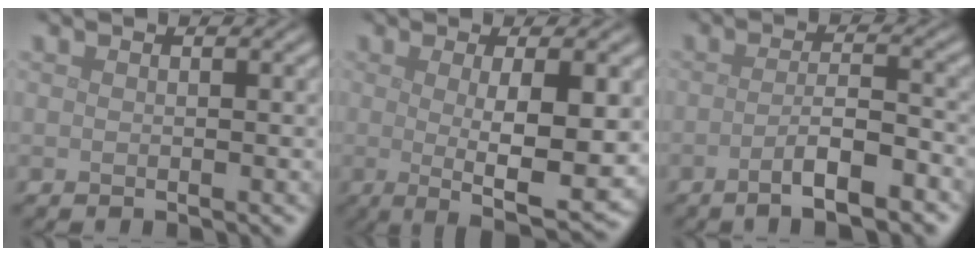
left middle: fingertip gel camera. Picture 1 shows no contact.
{"total": 8.1, "force": [-0.6, 1.9, 7.8], "torque": [-0.116, -0.012, -0.005]}
{"total": 4.3, "force": [-2.3, 1.0, 3.5], "torque": [-0.059, 0.001, -0.043]}